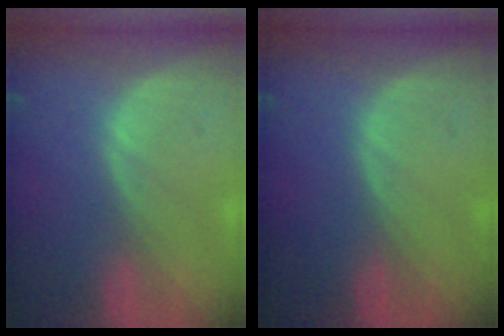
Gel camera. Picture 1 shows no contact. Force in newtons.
{"total": 0.0}